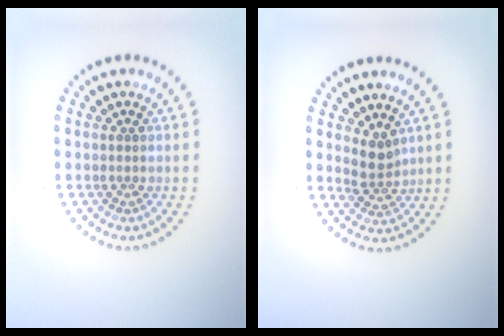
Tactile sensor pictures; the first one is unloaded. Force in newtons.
{"total": 2.2, "press": 1.8, "slide": 1.3}